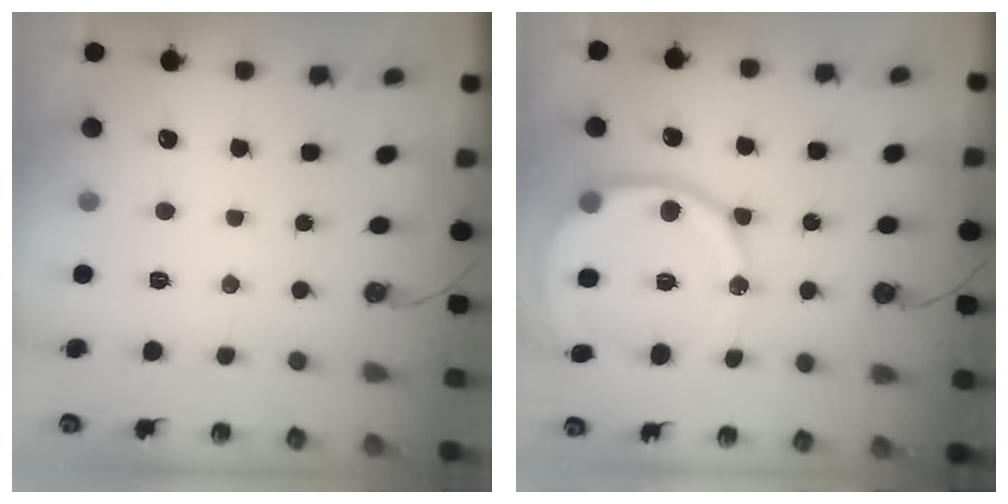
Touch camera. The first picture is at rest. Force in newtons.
{"total": 15.2, "press": 15.1, "slide": 2.1}